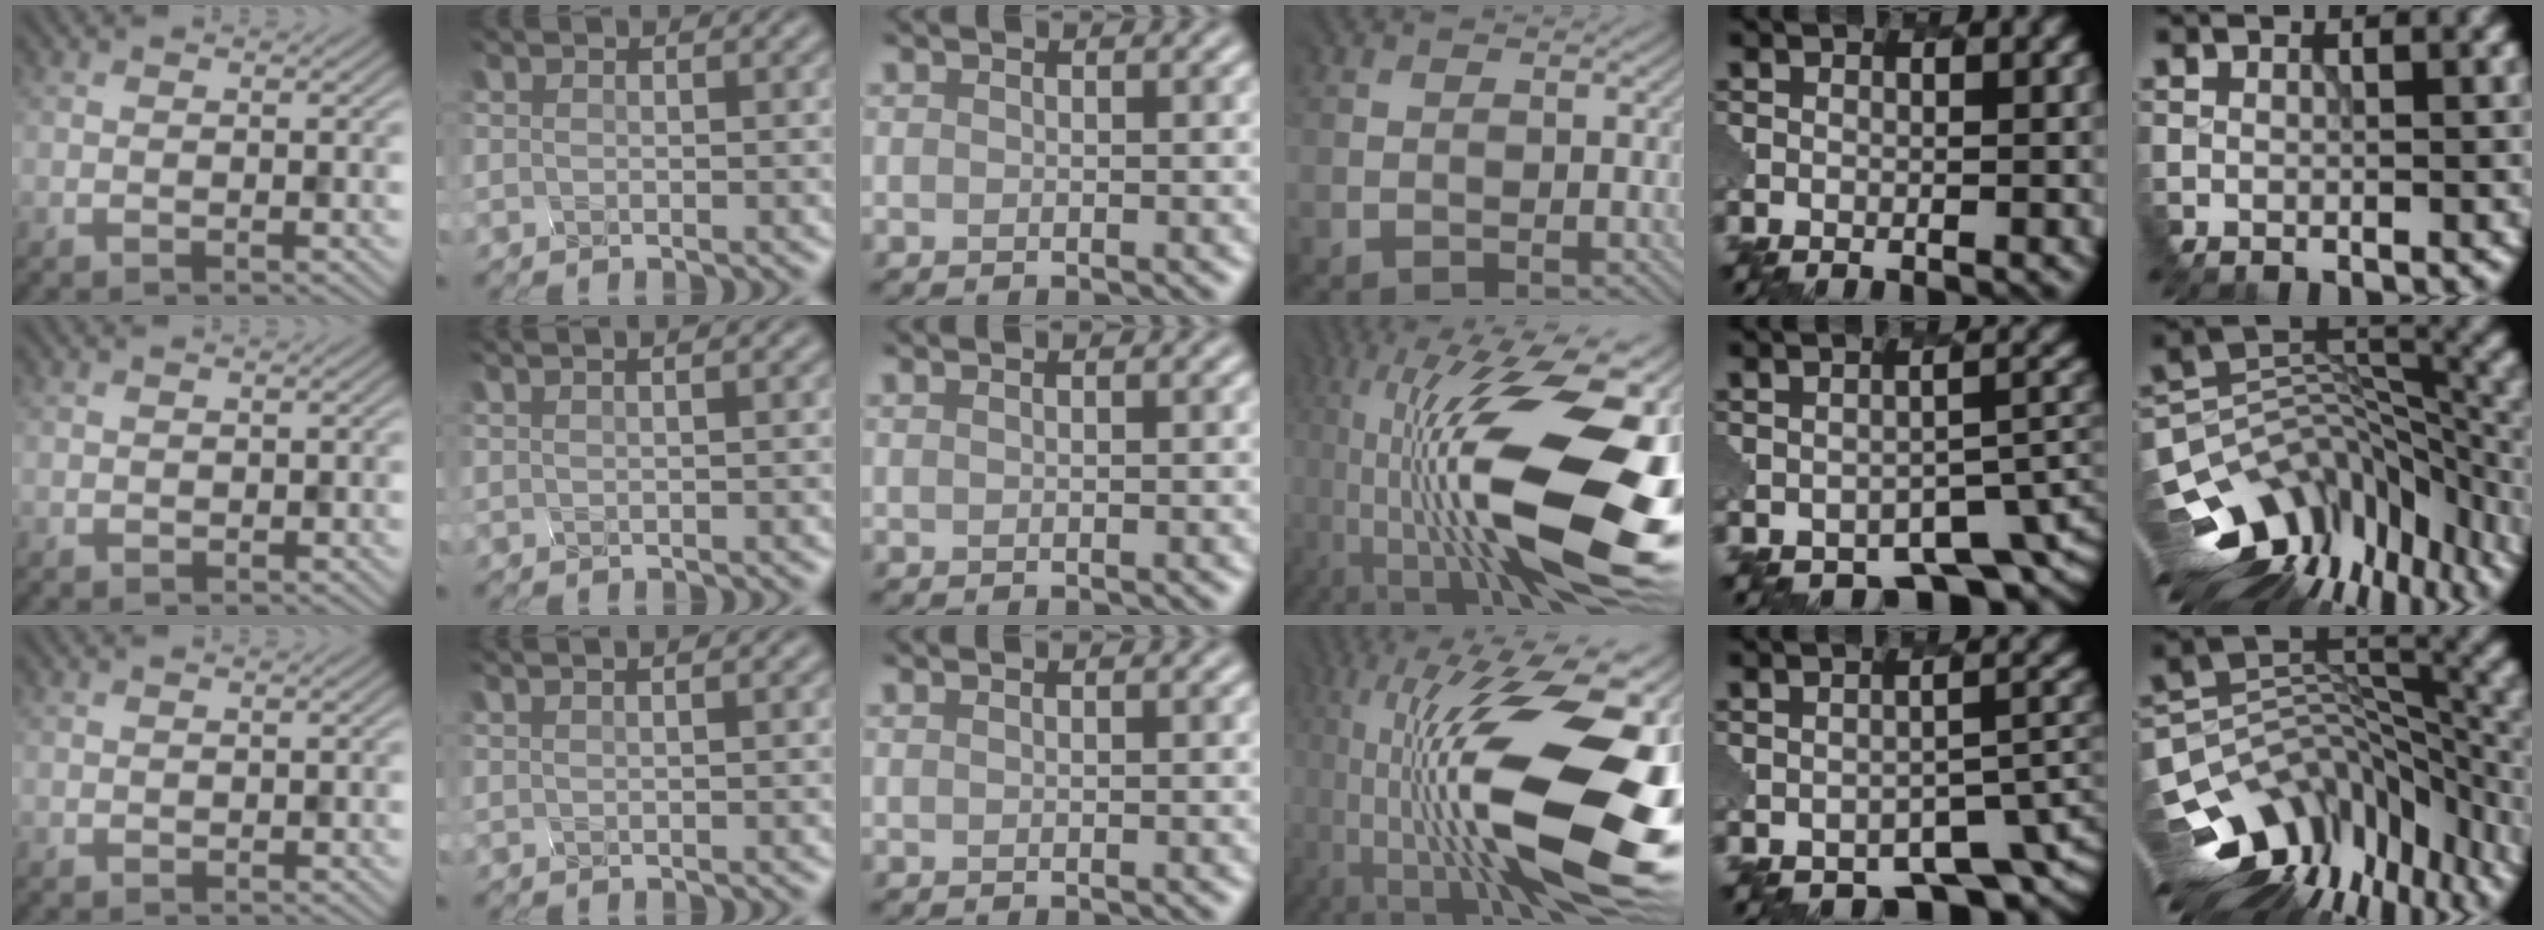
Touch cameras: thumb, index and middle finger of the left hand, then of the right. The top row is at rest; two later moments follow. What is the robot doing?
{"motion": "disassemble", "object": "battery cover"}